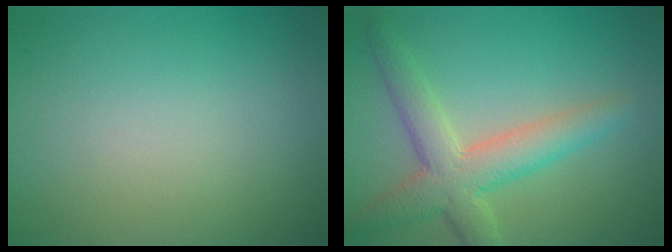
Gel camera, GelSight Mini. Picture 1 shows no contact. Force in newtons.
{"total": 5.3, "press": 5.3, "slide": 0.3}